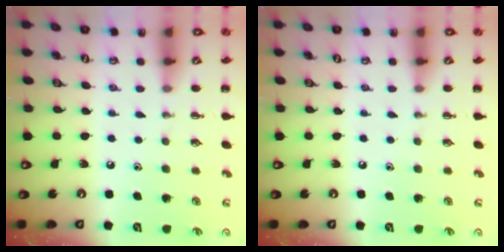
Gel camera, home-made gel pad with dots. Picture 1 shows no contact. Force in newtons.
{"total": 0.0}